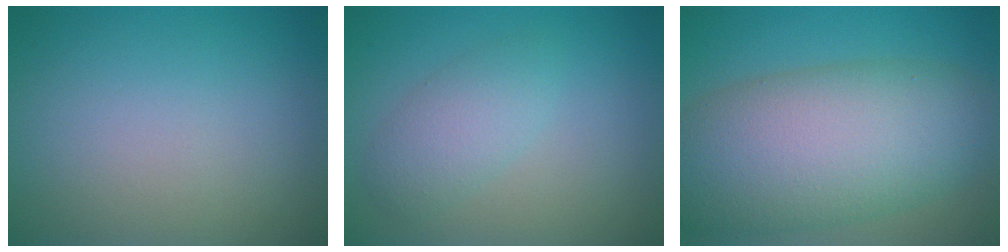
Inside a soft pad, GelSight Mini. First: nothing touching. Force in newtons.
{"total": 2.7, "press": 2.7, "slide": 0.1}
{"total": 11.2, "press": 11.2, "slide": 0.3}